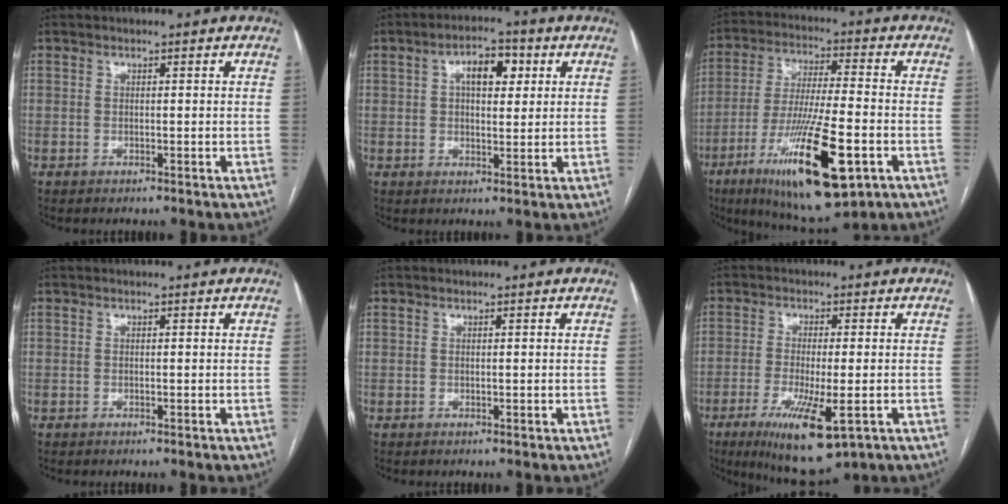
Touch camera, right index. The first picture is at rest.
{"total": 6.3, "force": [2.0, 3.0, 5.2], "torque": [-0.085, 0.018, 0.031]}
{"total": 19.6, "force": [-8.4, 3.4, 17.4], "torque": [-0.323, -0.035, -0.134]}
{"total": 0.0}
{"total": 0.0}
{"total": 11.5, "force": [-5.3, 2.3, 10.0], "torque": [-0.173, -0.032, -0.080]}